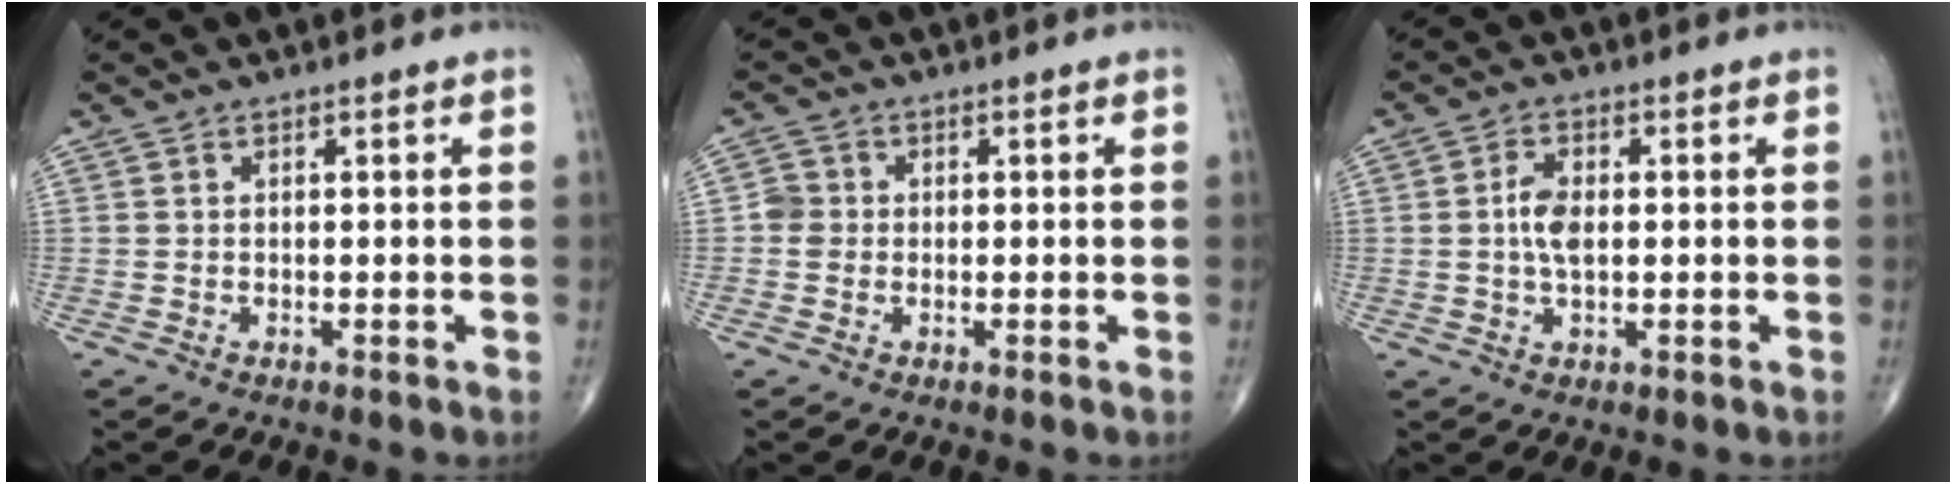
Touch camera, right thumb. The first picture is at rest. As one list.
[{"total": 2.6, "force": [-0.2, 2.5, 0.9], "torque": [-0.004, 0.006, -0.009]}, {"total": 4.7, "force": [0.2, 2.4, 4.0], "torque": [-0.078, 0.003, 0.000]}]